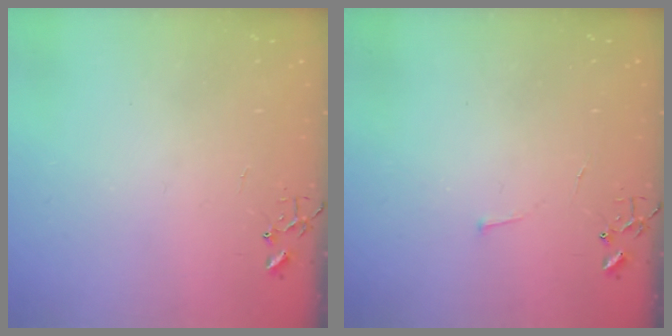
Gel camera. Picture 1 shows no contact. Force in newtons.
{"total": 2.9, "press": 2.9, "slide": 0.4}